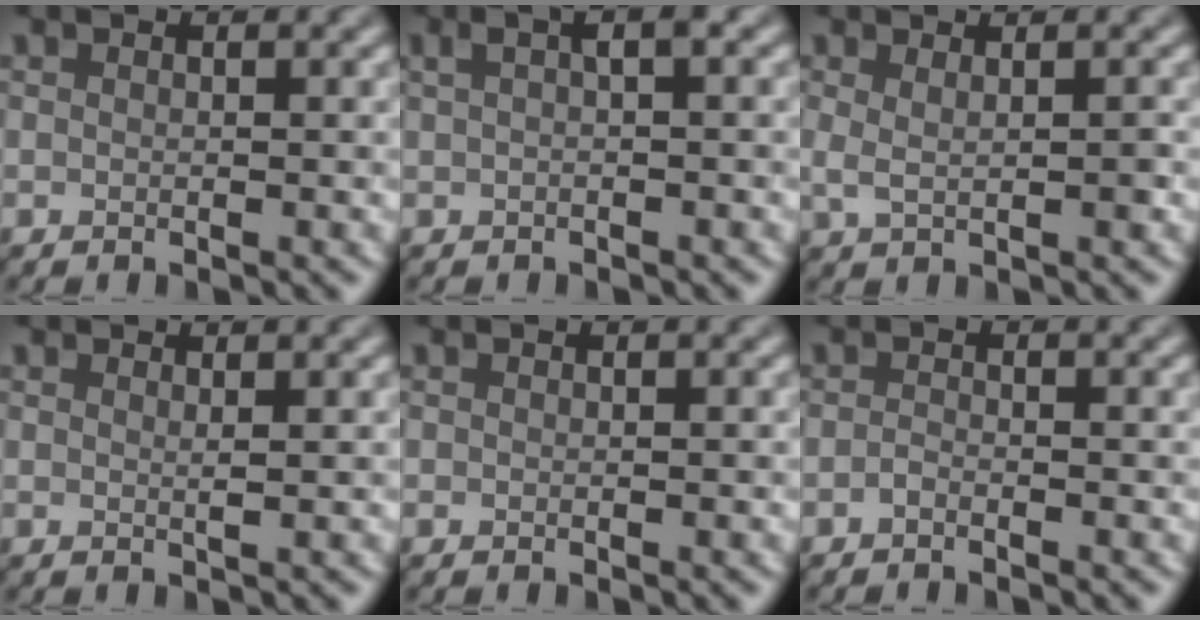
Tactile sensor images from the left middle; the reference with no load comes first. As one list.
[{"total": 2.4, "force": [0.7, 0.5, 2.2], "torque": [-0.032, 0.018, 0.009]}, {"total": 1.6, "force": [0.4, 0.5, 1.5], "torque": [-0.026, -0.004, 0.010]}, {"total": 0.7, "force": [0.4, 0.2, 0.5], "torque": [-0.001, -0.001, 0.005]}, {"total": 0.0}, {"total": 0.7, "force": [-0.5, 0.2, 0.4], "torque": [-0.008, -0.001, -0.012]}]